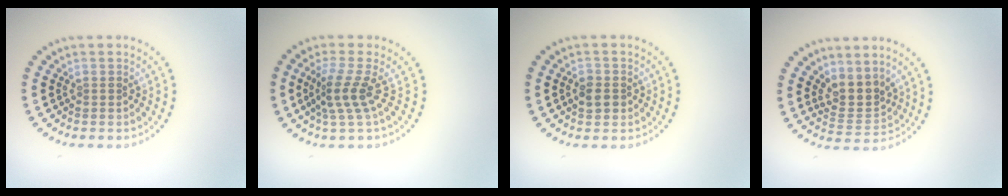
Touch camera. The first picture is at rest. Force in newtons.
{"total": 2.9, "press": 2.0, "slide": 2.1}
{"total": 1.7, "press": 1.7, "slide": 0.3}
{"total": 2.8, "press": 2.1, "slide": 1.9}